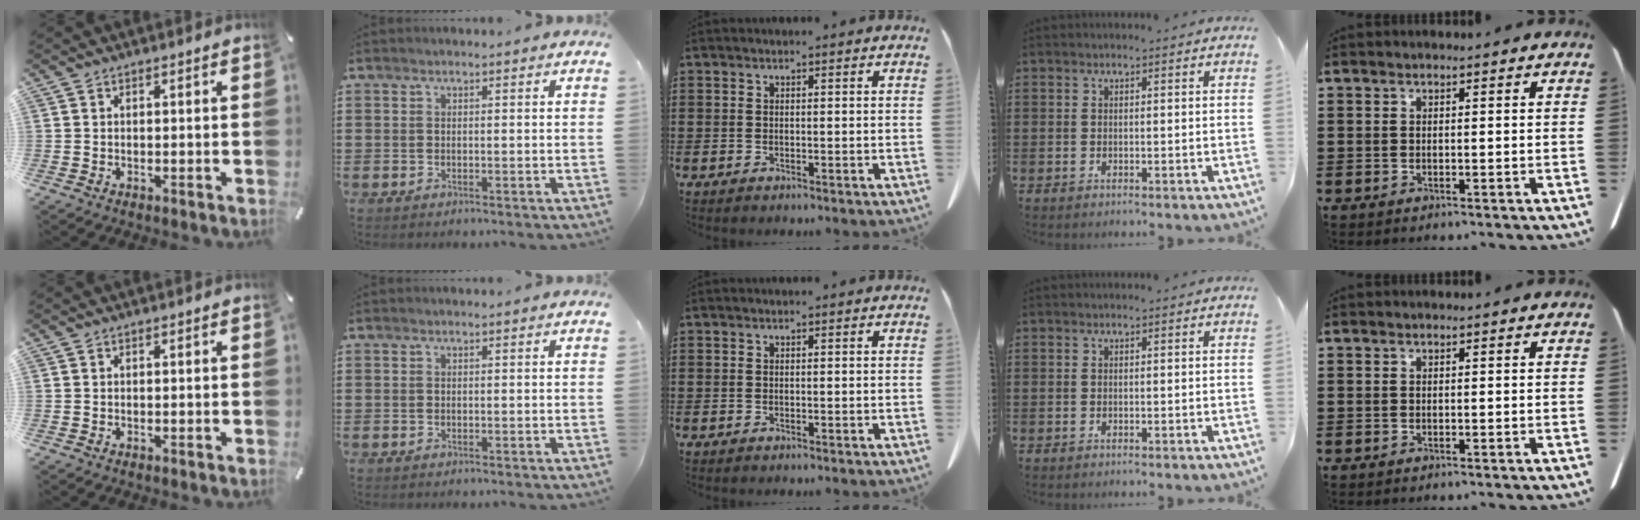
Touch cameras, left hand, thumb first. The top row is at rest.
{}